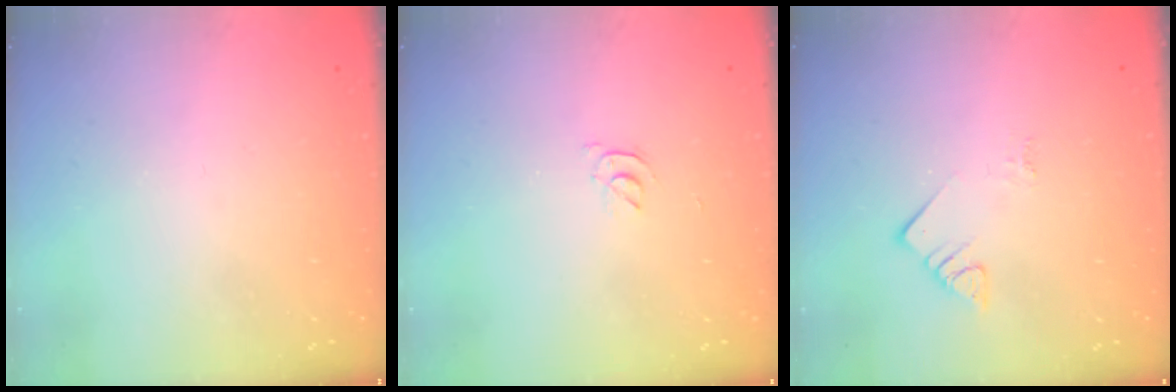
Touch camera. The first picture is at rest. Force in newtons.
{"total": 2.9, "press": 2.9, "slide": 0.5}
{"total": 3.6, "press": 3.6, "slide": 0.5}